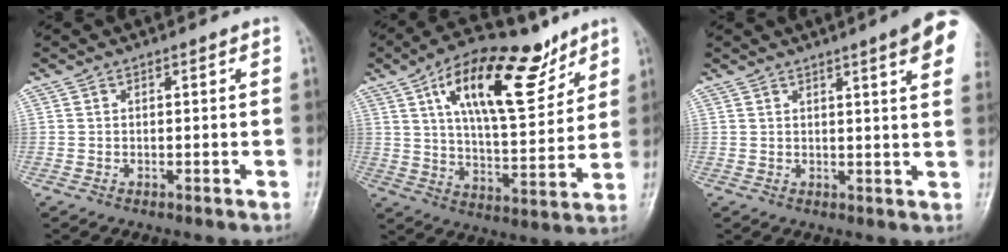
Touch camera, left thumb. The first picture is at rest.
{"total": 20.2, "force": [10.5, 8.7, 14.9], "torque": [-0.201, -0.035, 0.176]}
{"total": 9.9, "force": [5.2, 1.4, 8.3], "torque": [-0.089, -0.013, 0.051]}